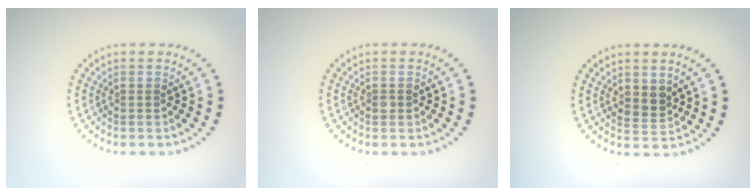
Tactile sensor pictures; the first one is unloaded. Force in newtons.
{"total": 0.8, "press": 0.8, "slide": 0.1}
{"total": 1.8, "press": 1.6, "slide": 0.9}